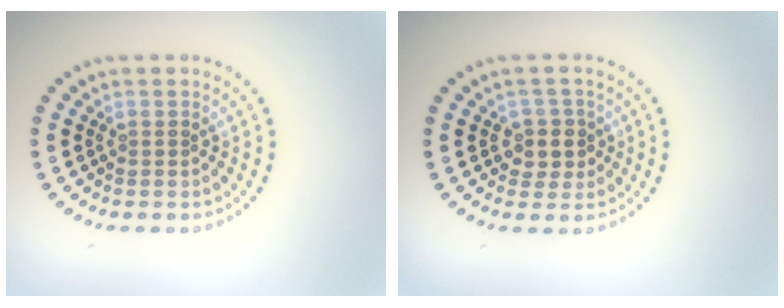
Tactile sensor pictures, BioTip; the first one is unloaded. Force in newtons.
{"total": 2.3, "press": 2.1, "slide": 0.9}